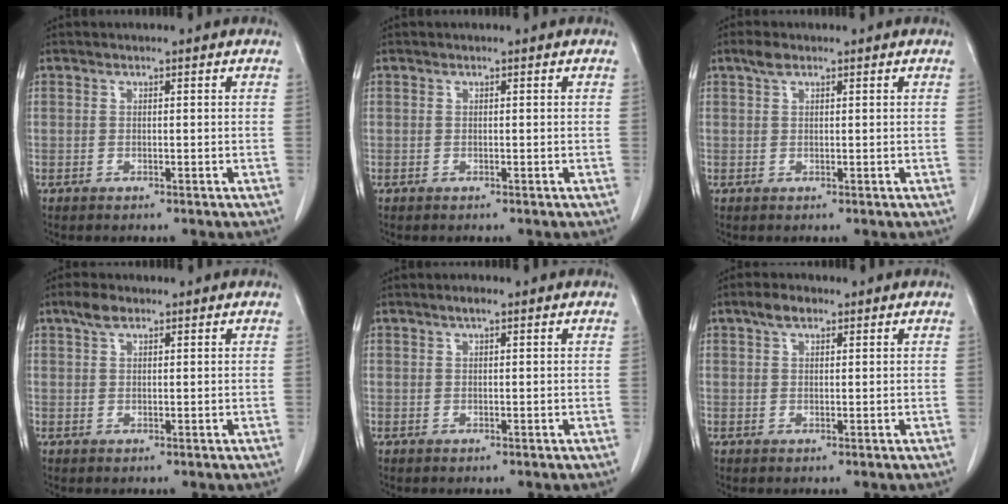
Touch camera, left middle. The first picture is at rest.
{"total": 0.0}
{"total": 1.7, "force": [1.1, 0.7, 1.0], "torque": [-0.024, 0.010, 0.022]}
{"total": 2.4, "force": [1.6, 1.1, 1.5], "torque": [-0.034, 0.010, 0.032]}
{"total": 1.1, "force": [0.7, 0.2, 0.8], "torque": [-0.017, 0.003, 0.012]}
{"total": 2.6, "force": [1.6, 1.3, 1.6], "torque": [-0.033, 0.009, 0.031]}